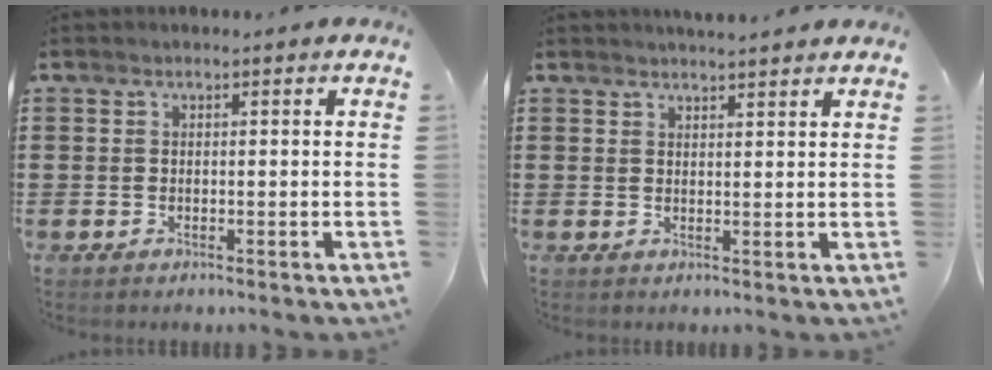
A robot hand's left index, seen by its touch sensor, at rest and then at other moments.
{"total": 2.3, "force": [2.2, -0.1, 0.2], "torque": [-0.010, -0.003, 0.043]}